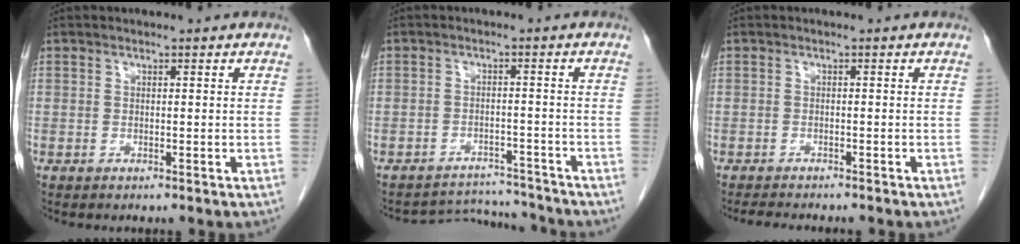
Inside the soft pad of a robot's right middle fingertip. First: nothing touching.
{"total": 6.3, "force": [-6.0, 0.4, -1.7], "torque": [0.023, 0.013, -0.087]}
{"total": 4.7, "force": [-4.2, 0.7, 1.9], "torque": [-0.027, -0.011, -0.060]}